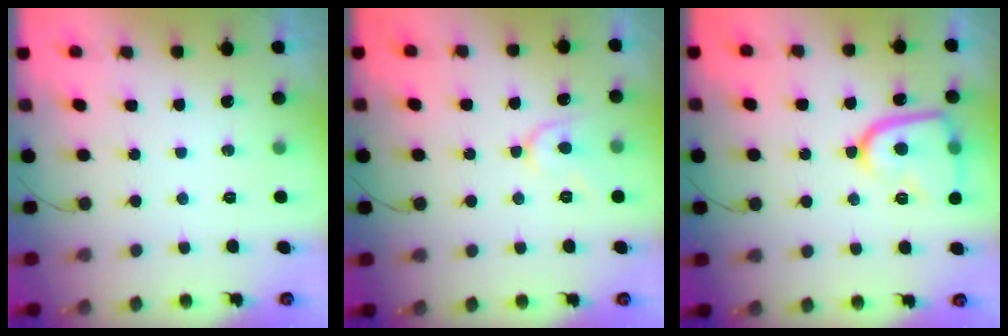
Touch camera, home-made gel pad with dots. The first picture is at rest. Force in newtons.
{"total": 7.7, "press": 7.6, "slide": 0.8}
{"total": 14.7, "press": 14.6, "slide": 1.3}